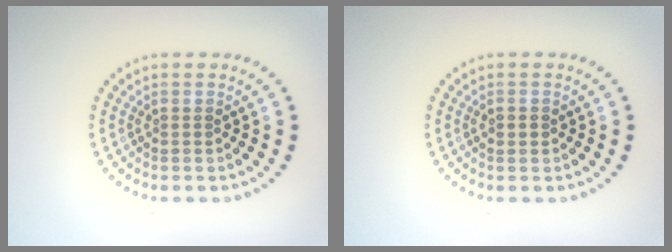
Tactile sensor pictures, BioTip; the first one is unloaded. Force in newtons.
{"total": 1.1, "press": 1.1, "slide": 0.2}